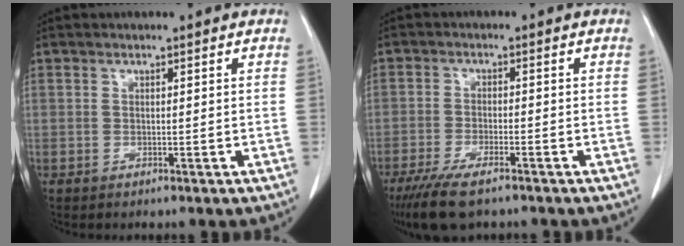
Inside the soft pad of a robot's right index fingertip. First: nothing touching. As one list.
[{"total": 7.4, "force": [-5.4, 1.6, 4.9], "torque": [-0.089, -0.018, -0.089]}]